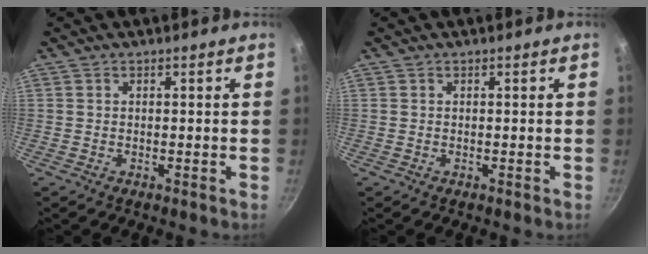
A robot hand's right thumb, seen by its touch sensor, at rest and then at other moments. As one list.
[{"total": 0.0}]